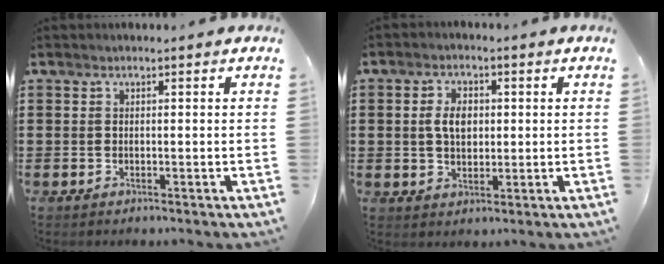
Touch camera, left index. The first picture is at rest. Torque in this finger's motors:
{"motor_torque": [0.44, 0.20, 0.38, 0.05]}